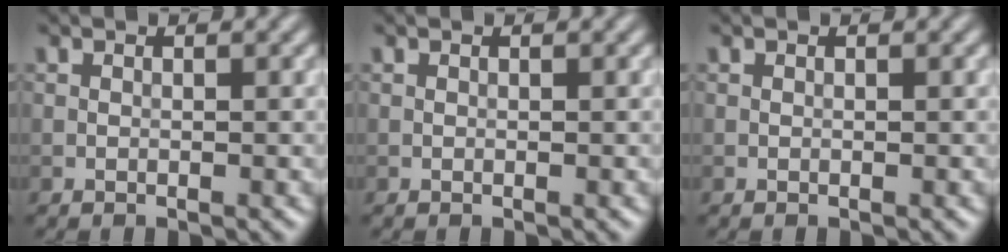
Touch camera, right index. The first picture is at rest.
{"total": 0.0}
{"total": 0.0}